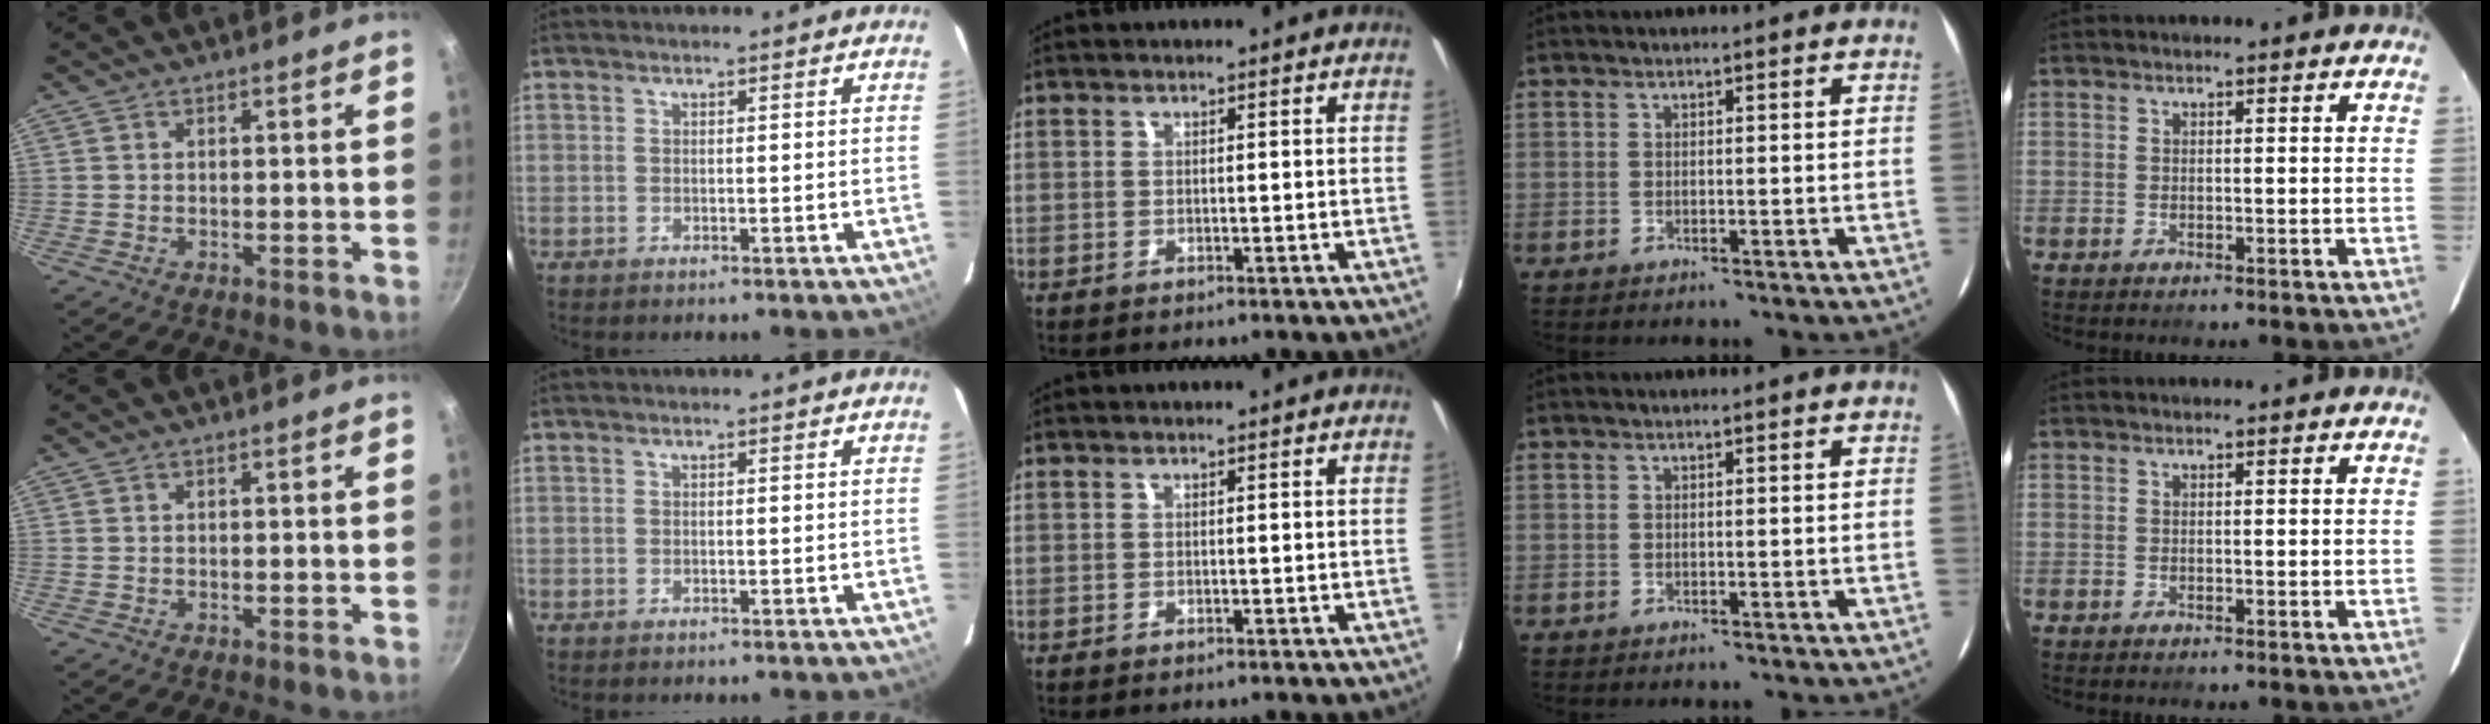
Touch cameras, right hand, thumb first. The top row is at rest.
{}